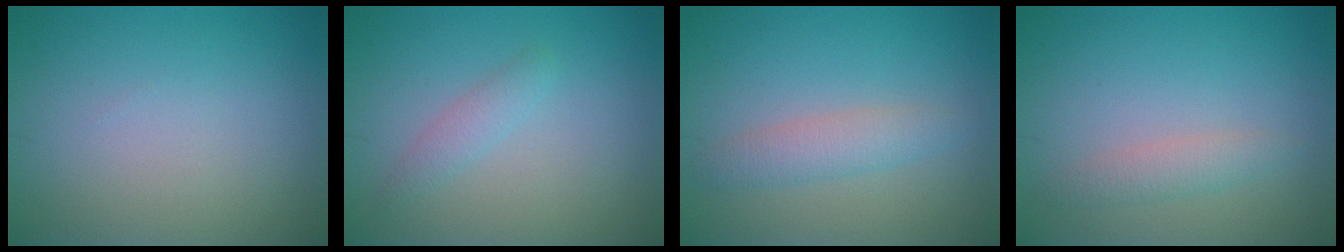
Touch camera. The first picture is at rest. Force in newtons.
{"total": 1.4, "press": 1.4, "slide": 0.0}
{"total": 2.5, "press": 2.5, "slide": 0.2}
{"total": 1.7, "press": 1.7, "slide": 0.1}